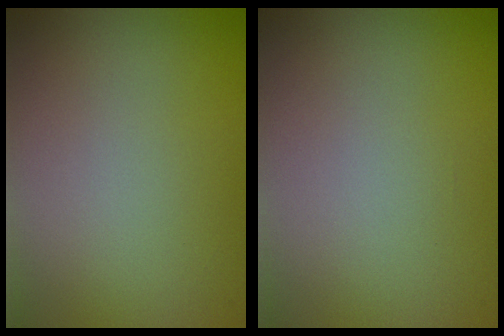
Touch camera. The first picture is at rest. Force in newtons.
{"total": 0.0}